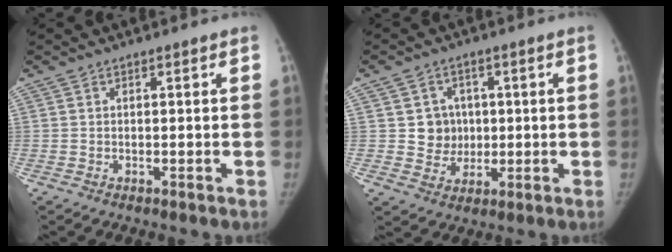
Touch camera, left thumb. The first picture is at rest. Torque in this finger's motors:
{"motor_torque": [-0.08, 0.08, 0.07, 0.11, 0.00]}